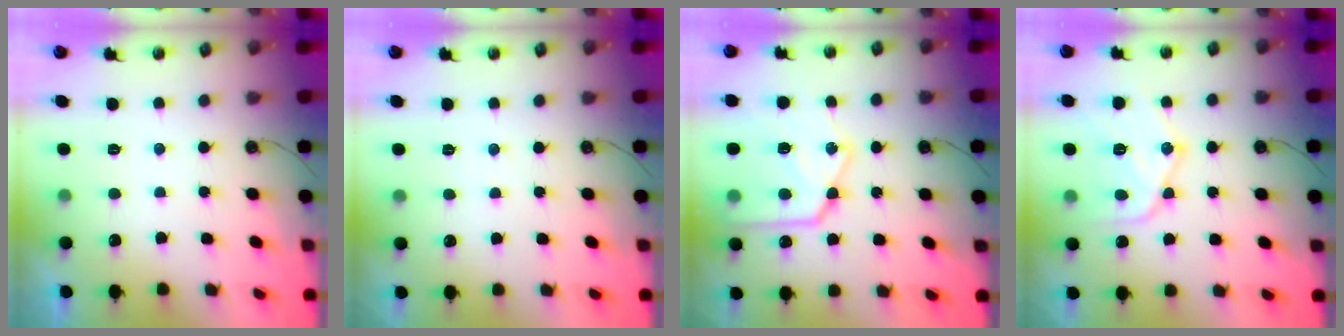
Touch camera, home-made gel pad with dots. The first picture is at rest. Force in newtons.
{"total": 2.4, "press": 2.4, "slide": 0.4}
{"total": 18.3, "press": 18.3, "slide": 1.7}
{"total": 14.3, "press": 14.3, "slide": 1.1}